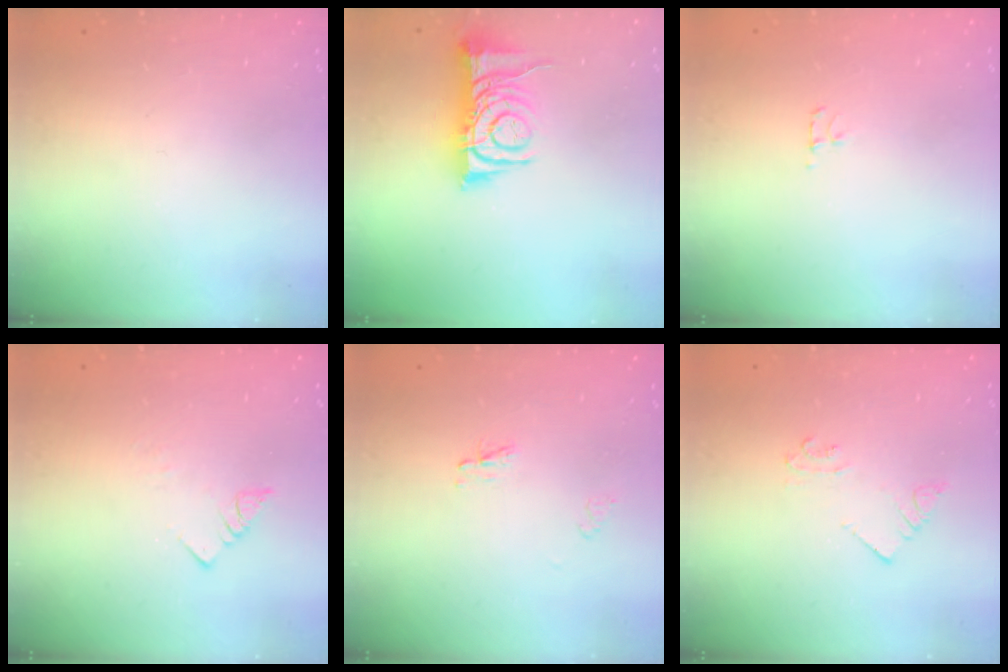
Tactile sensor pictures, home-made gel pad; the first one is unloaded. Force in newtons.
{"total": 8.2, "press": 8.2, "slide": 0.7}
{"total": 2.7, "press": 2.7, "slide": 0.3}
{"total": 3.4, "press": 3.3, "slide": 0.4}
{"total": 2.3, "press": 2.2, "slide": 0.2}
{"total": 2.5, "press": 2.5, "slide": 0.2}